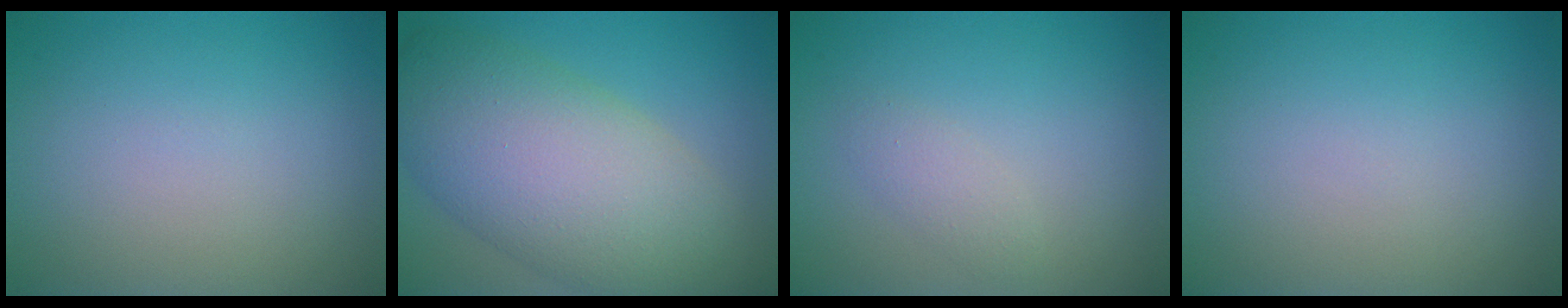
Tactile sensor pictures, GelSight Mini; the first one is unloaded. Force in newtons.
{"total": 11.2, "press": 11.2, "slide": 0.5}
{"total": 1.3, "press": 1.3, "slide": 0.1}
{"total": 0.0}